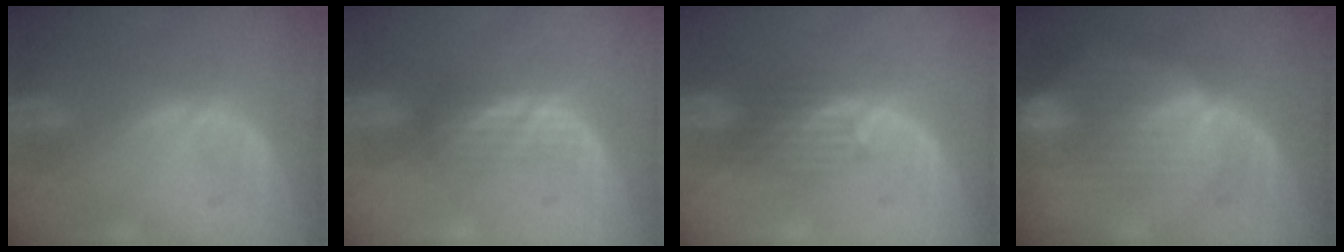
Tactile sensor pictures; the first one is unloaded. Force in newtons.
{"total": 2.4, "press": 2.4, "slide": 0.5}
{"total": 3.3, "press": 3.3, "slide": 0.1}
{"total": 8.8, "press": 8.1, "slide": 3.5}